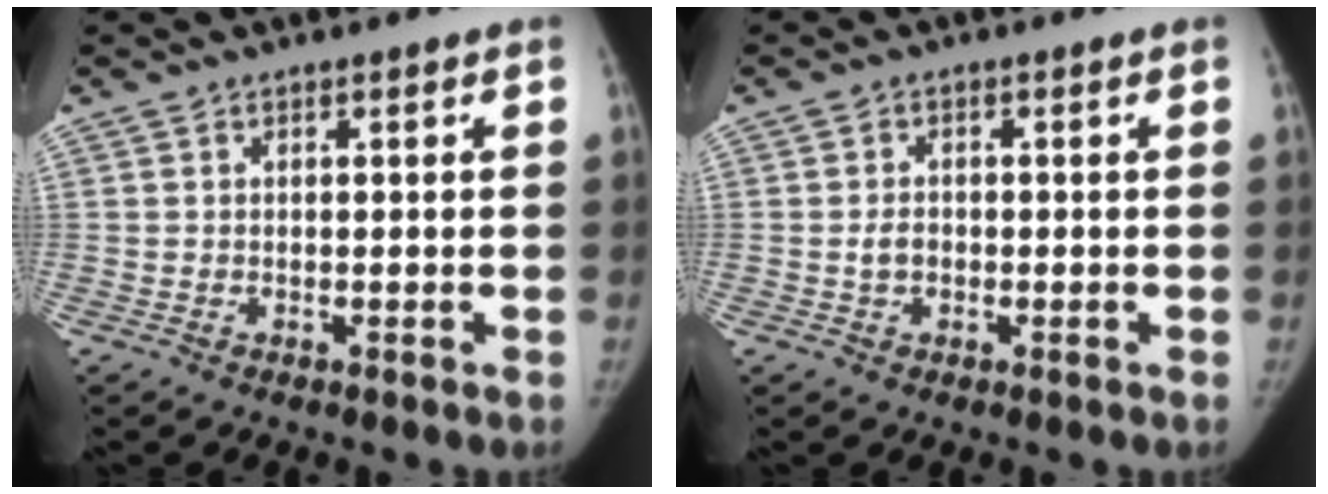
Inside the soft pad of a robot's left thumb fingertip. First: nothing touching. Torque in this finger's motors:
{"motor_torque": [-0.08, 0.07, 0.32, 0.04, 0.00]}